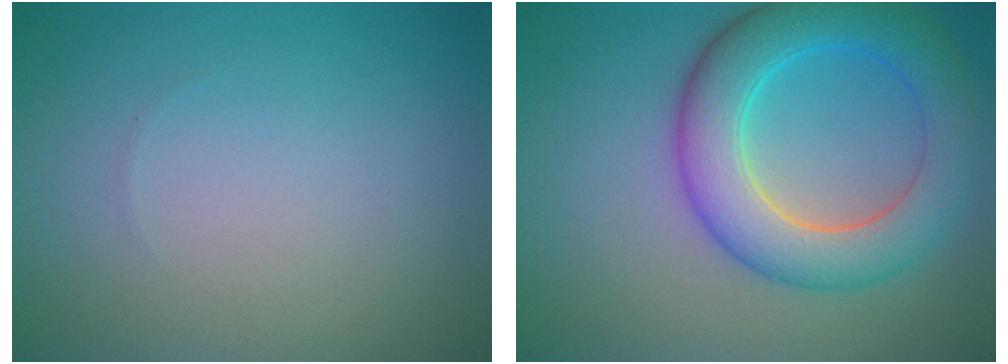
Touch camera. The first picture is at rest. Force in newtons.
{"total": 7.6, "press": 7.6, "slide": 0.3}